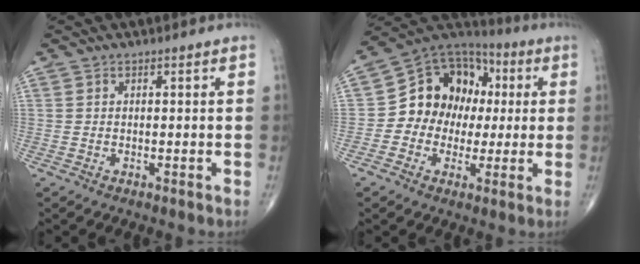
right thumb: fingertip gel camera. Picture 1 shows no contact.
{"total": 14.9, "force": [0.4, 12.3, 8.3], "torque": [-0.087, 0.037, -0.003]}